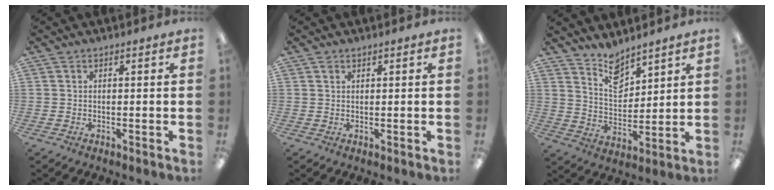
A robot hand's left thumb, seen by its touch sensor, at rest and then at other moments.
{"total": 0.8, "force": [0.6, 0.5, 0.2], "torque": [-0.005, 0.000, 0.012]}
{"total": 8.2, "force": [6.9, 3.8, 2.4], "torque": [-0.042, -0.044, 0.127]}